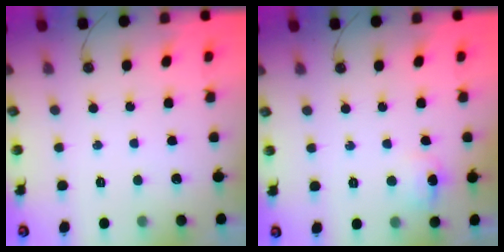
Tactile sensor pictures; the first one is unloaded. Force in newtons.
{"total": 6.6, "press": 6.6, "slide": 0.7}